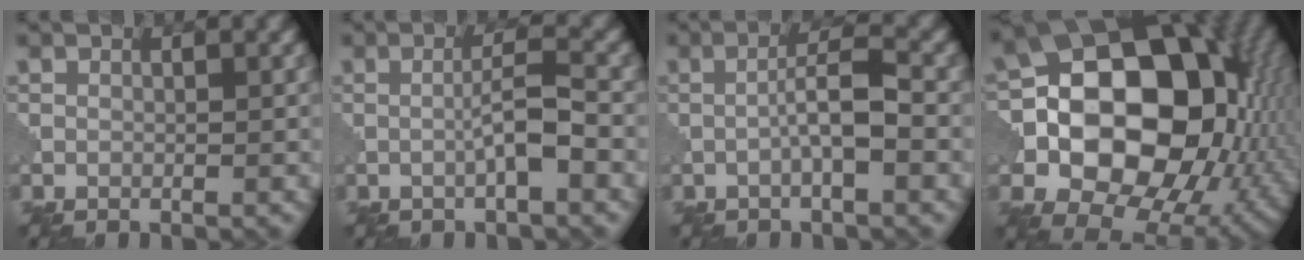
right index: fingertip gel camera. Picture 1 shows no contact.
{"total": 3.0, "force": [-0.8, 0.2, 2.9], "torque": [-0.049, 0.010, -0.018]}
{"total": 3.6, "force": [-0.9, 0.5, 3.4], "torque": [-0.060, 0.011, -0.021]}
{"total": 17.8, "force": [-1.0, 13.0, 12.1], "torque": [-0.203, 0.001, -0.017]}